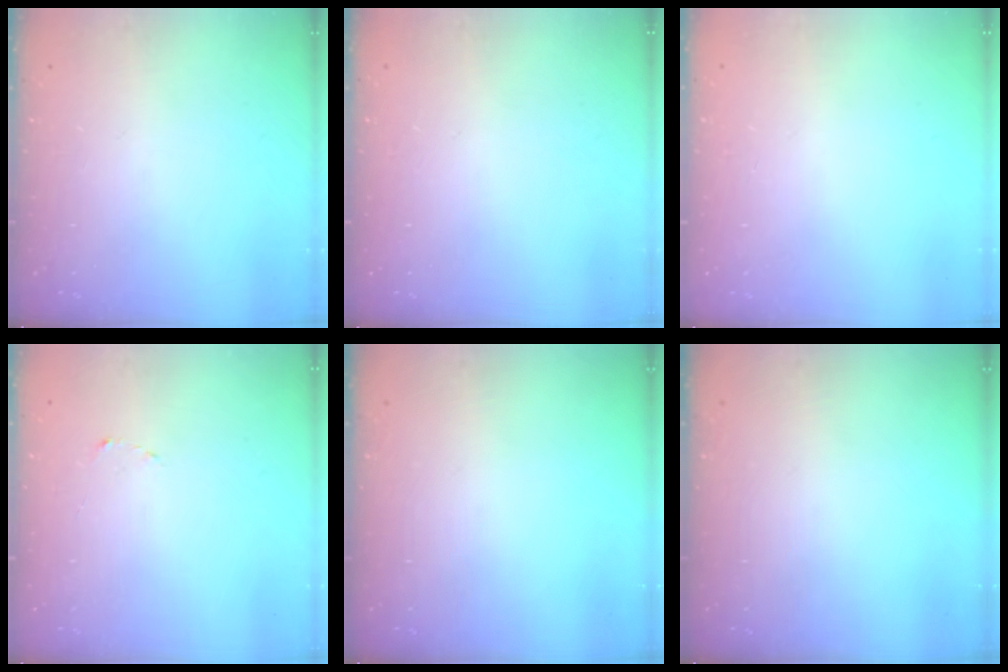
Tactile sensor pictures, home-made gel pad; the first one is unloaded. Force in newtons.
{"total": 2.6, "press": 2.6, "slide": 0.2}
{"total": 2.4, "press": 2.4, "slide": 0.2}
{"total": 1.5, "press": 1.5, "slide": 0.2}
{"total": 0.0}
{"total": 0.0}